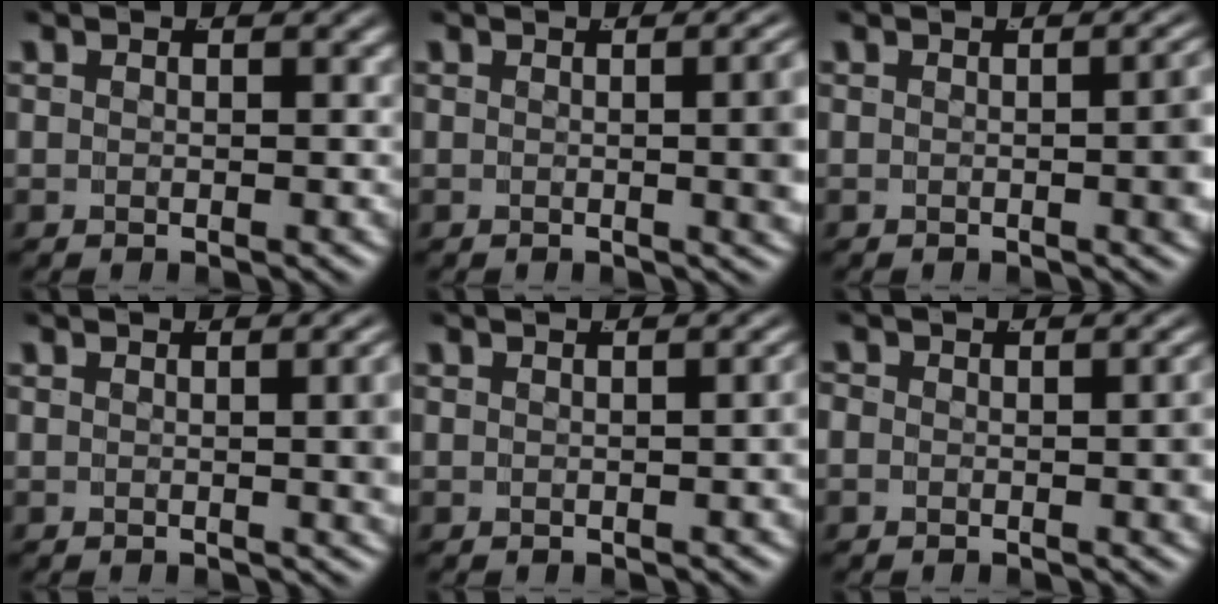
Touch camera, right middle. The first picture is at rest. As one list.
[{"total": 4.9, "force": [0.5, 1.5, 4.6], "torque": [-0.027, 0.017, -0.003]}, {"total": 3.6, "force": [0.0, 1.1, 3.4], "torque": [-0.020, 0.012, -0.008]}, {"total": 3.4, "force": [0.5, 0.9, 3.2], "torque": [-0.015, 0.012, -0.001]}, {"total": 1.2, "force": [-0.3, 0.3, 1.2], "torque": [-0.006, 0.010, -0.007]}, {"total": 2.5, "force": [-0.4, 1.5, 1.9], "torque": [-0.022, 0.002, -0.012]}]